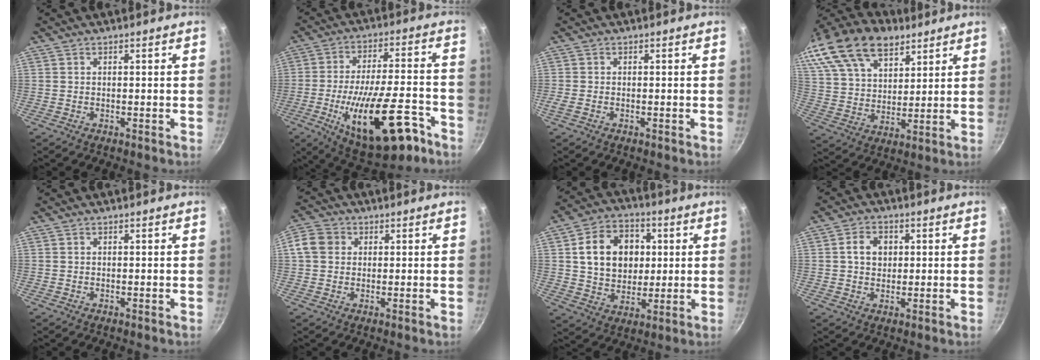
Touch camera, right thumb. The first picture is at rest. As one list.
[{"total": 21.8, "force": [-9.8, 8.4, 17.6], "torque": [-0.258, 0.041, -0.141]}, {"total": 1.2, "force": [-0.6, 0.5, 0.9], "torque": [-0.027, 0.002, -0.017]}, {"total": 26.3, "force": [16.0, 15.1, 14.4], "torque": [-0.304, 0.006, 0.288]}, {"total": 0.0}, {"total": 7.3, "force": [1.3, 6.3, 3.4], "torque": [-0.053, 0.014, 0.009]}, {"total": 15.1, "force": [2.6, 11.8, 8.9], "torque": [-0.114, 0.009, 0.043]}, {"total": 4.0, "force": [0.7, 3.2, 2.3], "torque": [-0.023, 0.003, 0.009]}]